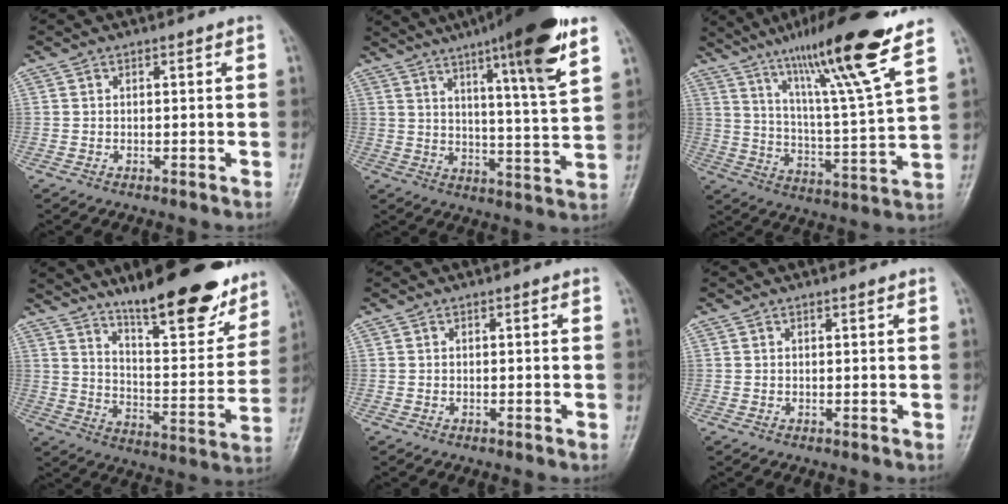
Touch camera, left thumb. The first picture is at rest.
{"total": 18.9, "force": [10.9, 1.9, 15.4], "torque": [-0.214, -0.048, 0.161]}
{"total": 19.7, "force": [12.9, 0.9, 14.8], "torque": [-0.232, -0.059, 0.213]}
{"total": 23.4, "force": [16.6, 6.5, 15.2], "torque": [-0.174, -0.087, 0.253]}
{"total": 0.0}
{"total": 0.5, "force": [0.5, 0.1, 0.2], "torque": [-0.007, -0.004, 0.007]}